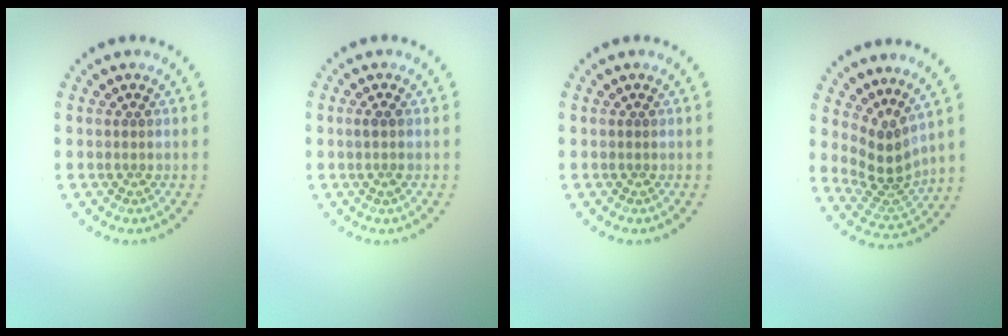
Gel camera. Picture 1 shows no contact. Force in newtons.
{"total": 1.0, "press": 0.9, "slide": 0.5}
{"total": 0.0}
{"total": 3.5, "press": 2.5, "slide": 2.5}